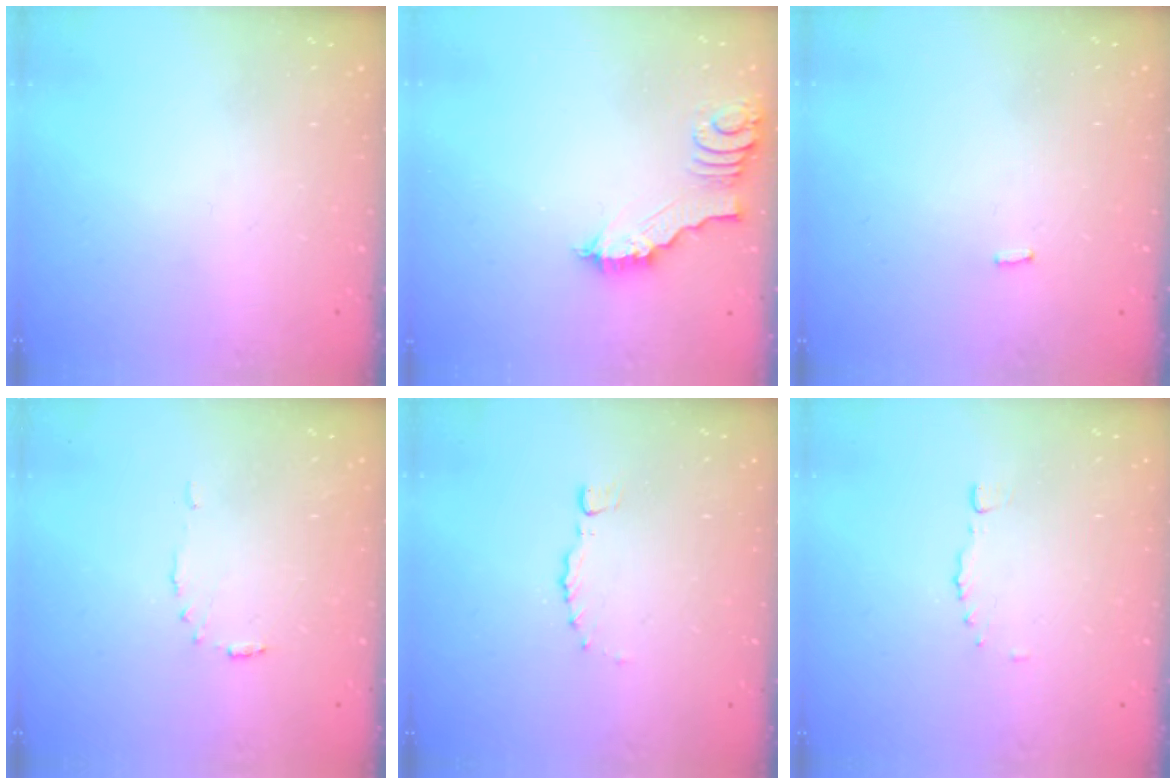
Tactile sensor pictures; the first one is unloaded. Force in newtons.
{"total": 3.0, "press": 3.0, "slide": 0.2}
{"total": 3.1, "press": 3.1, "slide": 0.2}
{"total": 3.2, "press": 3.1, "slide": 0.4}
{"total": 0.0}
{"total": 1.7, "press": 1.5, "slide": 0.7}